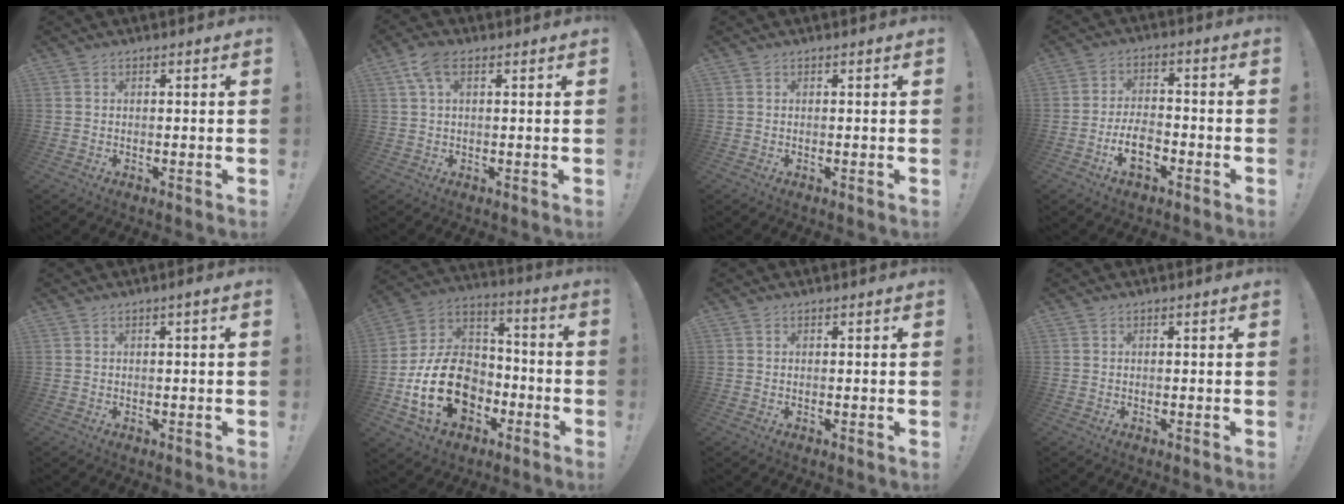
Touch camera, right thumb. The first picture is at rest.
{"total": 5.5, "force": [2.3, 2.4, 4.3], "torque": [-0.083, 0.003, 0.044]}
{"total": 0.0}
{"total": 8.5, "force": [-4.2, 4.3, 6.1], "torque": [-0.118, 0.011, -0.075]}
{"total": 1.9, "force": [0.0, -0.1, 1.9], "torque": [-0.028, -0.001, -0.004]}
{"total": 21.6, "force": [-7.2, 15.3, 13.3], "torque": [-0.251, 0.043, -0.110]}
{"total": 0.0}
{"total": 0.0}